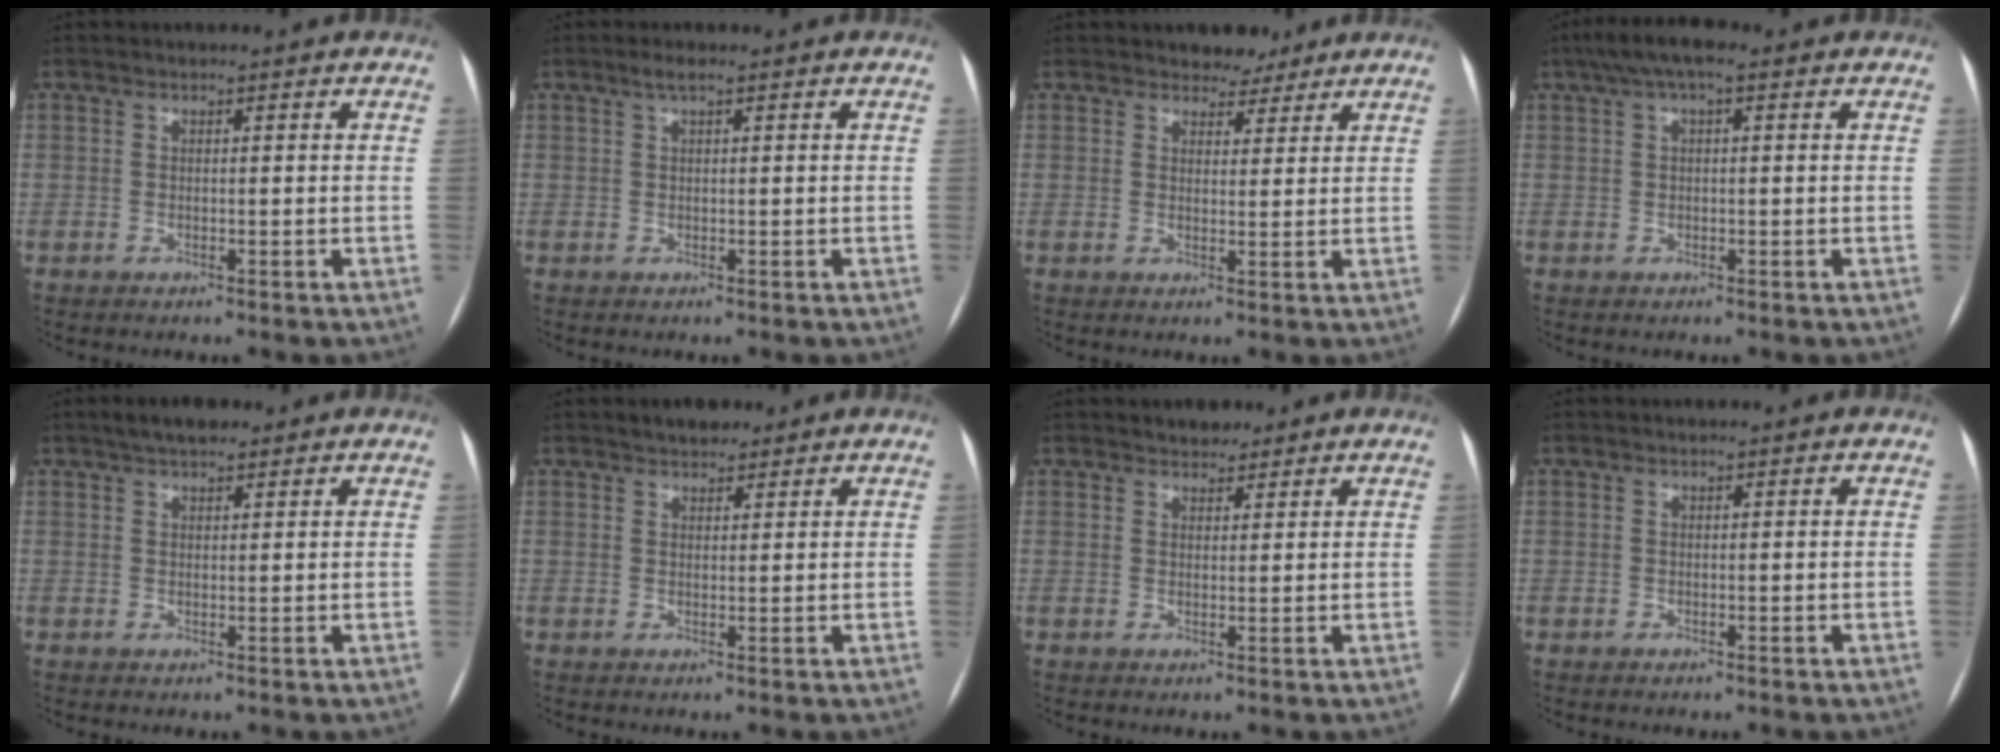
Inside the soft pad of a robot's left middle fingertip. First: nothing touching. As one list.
[{"total": 1.4, "force": [0.8, 0.1, 1.1], "torque": [-0.023, 0.009, 0.016]}, {"total": 3.5, "force": [2.9, 1.8, 0.4], "torque": [0.001, -0.001, 0.039]}, {"total": 5.7, "force": [3.2, 1.7, 4.4], "torque": [-0.086, 0.043, 0.049]}, {"total": 3.9, "force": [2.9, 1.4, 2.2], "torque": [-0.040, 0.019, 0.048]}, {"total": 2.9, "force": [2.3, 1.3, 1.0], "torque": [-0.015, 0.011, 0.034]}, {"total": 2.5, "force": [2.1, 1.3, 0.5], "torque": [-0.008, 0.006, 0.030]}, {"total": 0.0}]